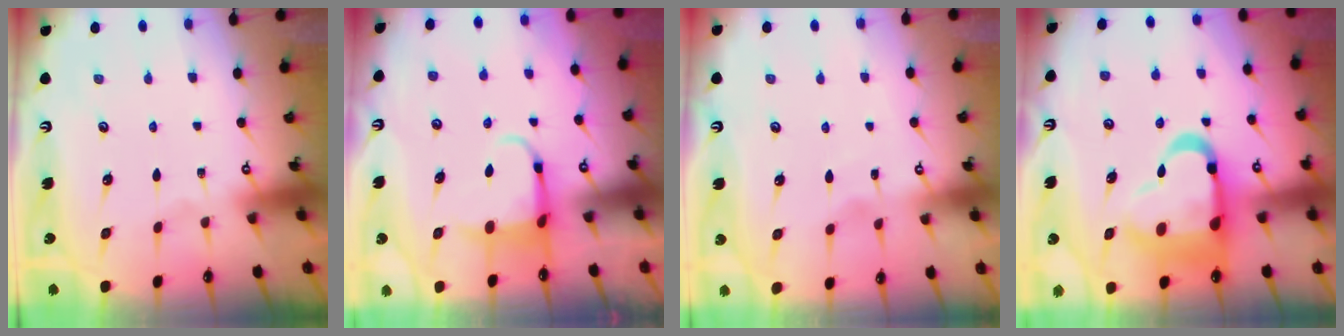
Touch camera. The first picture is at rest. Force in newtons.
{"total": 4.6, "press": 4.5, "slide": 0.8}
{"total": 1.7, "press": 1.7, "slide": 0.2}
{"total": 17.8, "press": 17.7, "slide": 2.0}